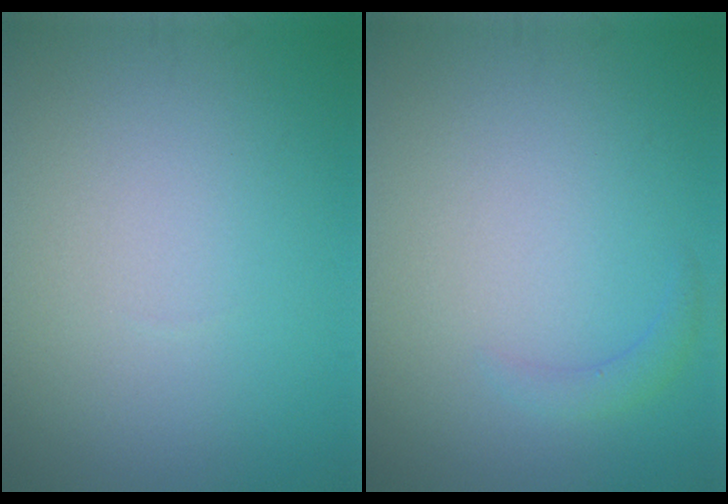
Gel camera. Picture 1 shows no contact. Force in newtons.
{"total": 1.2, "press": 1.2, "slide": 0.2}